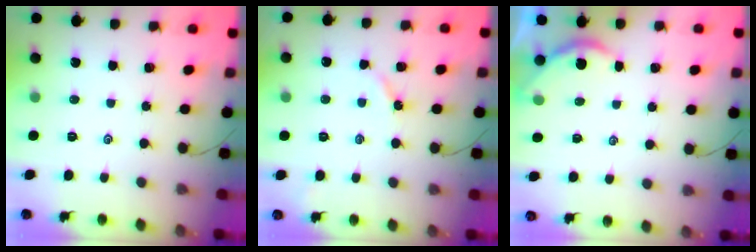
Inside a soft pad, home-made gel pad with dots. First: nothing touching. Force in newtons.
{"total": 2.3, "press": 2.3, "slide": 0.3}
{"total": 2.2, "press": 2.2, "slide": 0.2}